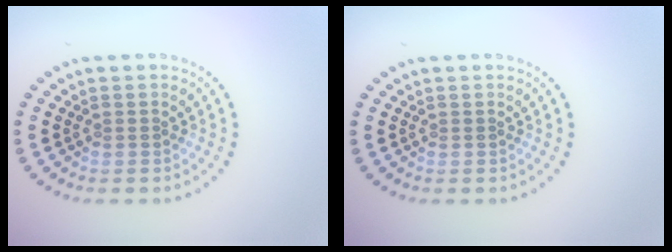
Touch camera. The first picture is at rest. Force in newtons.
{"total": 0.0}